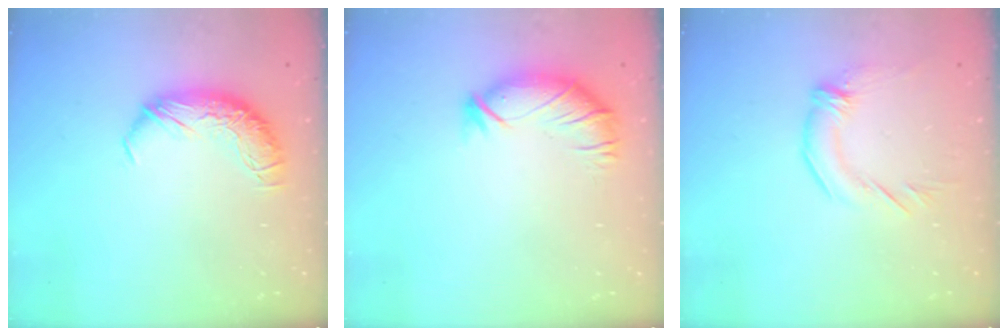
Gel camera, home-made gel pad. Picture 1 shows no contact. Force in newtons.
{"total": 2.9, "press": 2.3, "slide": 1.6}
{"total": 1.6, "press": 0.0, "slide": 1.6}